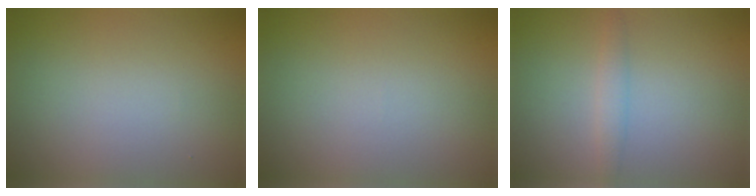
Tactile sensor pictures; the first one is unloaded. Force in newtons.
{"total": 0.0}
{"total": 1.4, "press": 1.4, "slide": 0.1}